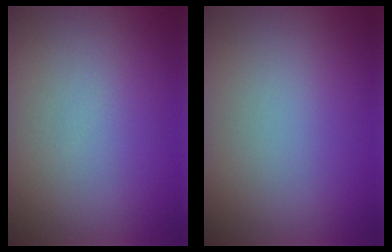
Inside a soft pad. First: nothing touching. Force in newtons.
{"total": 0.0}